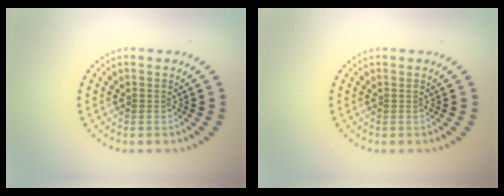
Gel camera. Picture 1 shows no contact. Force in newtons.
{"total": 0.0}